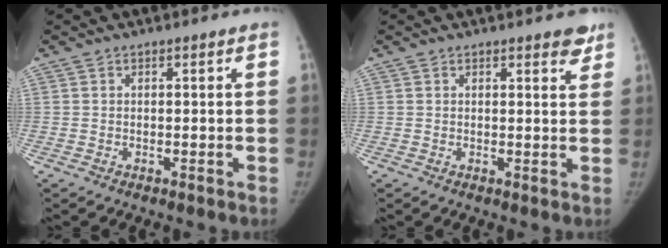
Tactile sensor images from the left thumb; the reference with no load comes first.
{"total": 2.9, "force": [2.2, 1.1, 1.6], "torque": [-0.003, -0.011, 0.022]}